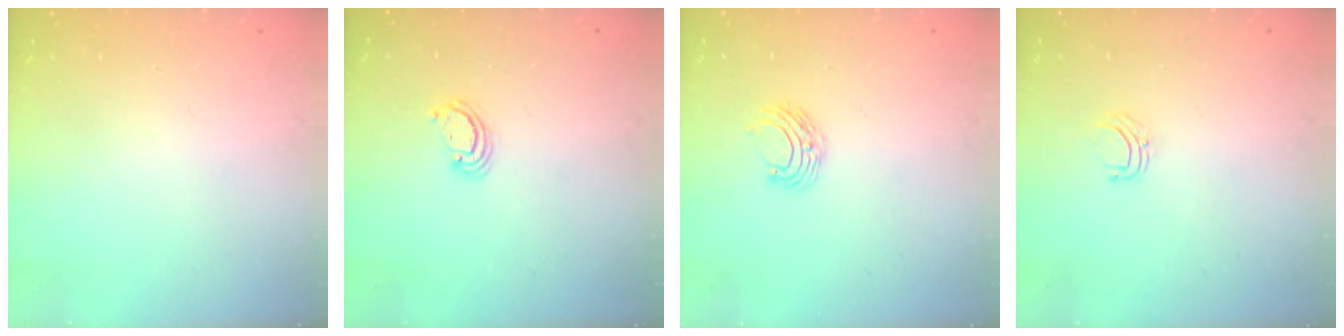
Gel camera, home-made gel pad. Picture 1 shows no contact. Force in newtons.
{"total": 2.6, "press": 2.5, "slide": 0.2}
{"total": 6.3, "press": 6.3, "slide": 0.5}
{"total": 3.8, "press": 3.8, "slide": 0.2}